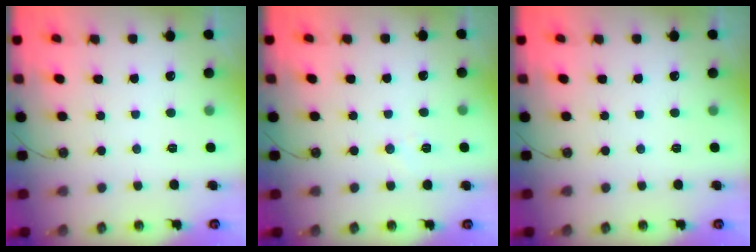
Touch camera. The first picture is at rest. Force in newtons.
{"total": 4.5, "press": 4.3, "slide": 1.5}
{"total": 0.0}